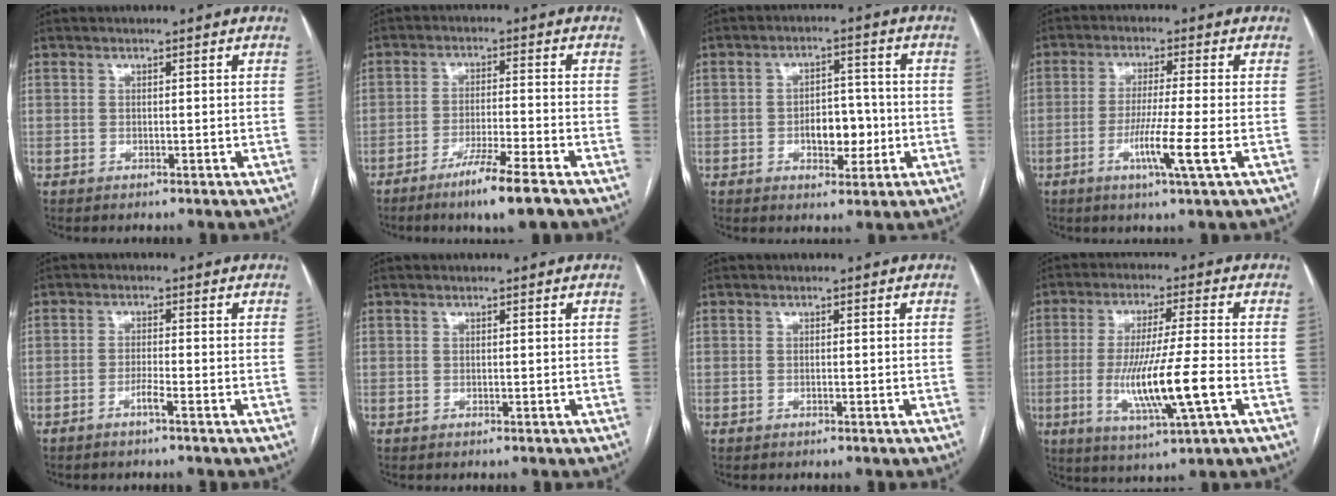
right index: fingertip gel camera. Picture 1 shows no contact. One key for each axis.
{"total": 7.5, "fx": -5.1, "fy": -0.6, "fz": 5.5, "tx": -0.095, "ty": -0.020, "tz": -0.092}
{"total": 6.2, "fx": -1.4, "fy": 3.4, "fz": 5.0, "tx": -0.074, "ty": 0.012, "tz": -0.016}
{"total": 7.4, "fx": -2.5, "fy": -1.1, "fz": 6.9, "tx": -0.128, "ty": -0.020, "tz": -0.049}
{"total": 1.9, "fx": -1.2, "fy": -0.3, "fz": 1.5, "tx": -0.029, "ty": -0.001, "tz": -0.025}
{"total": 0.0}
{"total": 0.0}
{"total": 12.1, "fx": -3.0, "fy": 0.2, "fz": 11.8, "tx": -0.225, "ty": -0.016, "tz": -0.053}